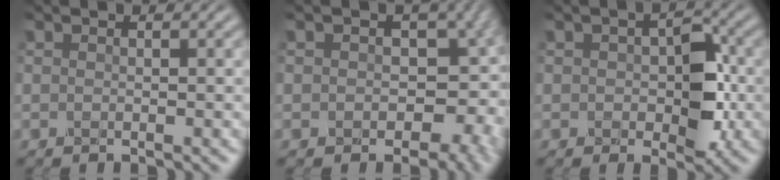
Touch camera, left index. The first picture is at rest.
{"total": 7.5, "force": [-0.1, 5.6, 5.0], "torque": [-0.047, -0.012, 0.002]}
{"total": 4.6, "force": [-0.3, 2.7, 3.7], "torque": [-0.052, -0.004, -0.003]}